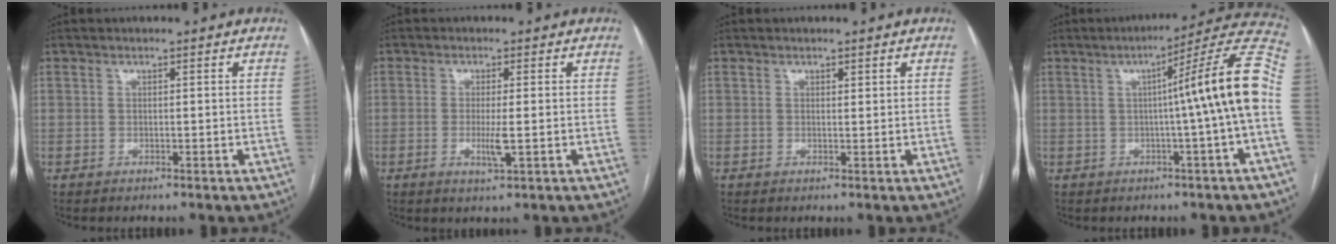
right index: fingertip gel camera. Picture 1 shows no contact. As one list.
[{"total": 3.1, "force": [-0.6, 0.3, 3.0], "torque": [-0.061, -0.007, -0.009]}, {"total": 0.5, "force": [0.4, 0.2, 0.3], "torque": [-0.006, -0.003, 0.005]}, {"total": 14.0, "force": [-0.4, -1.9, 13.9], "torque": [-0.175, 0.027, -0.012]}]